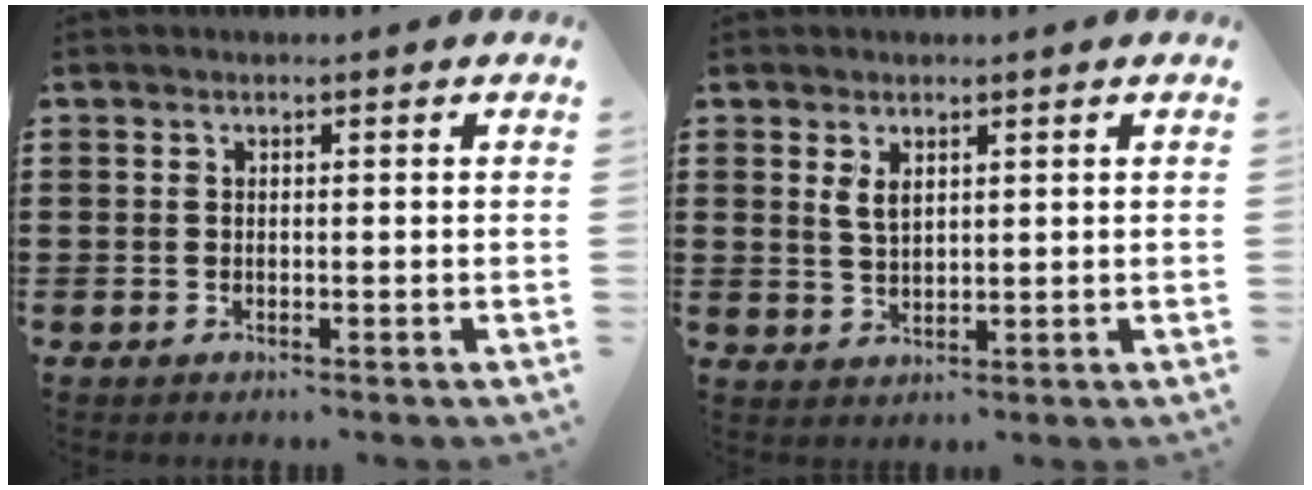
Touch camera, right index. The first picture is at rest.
{"total": 2.5, "force": [1.3, 1.3, 1.7], "torque": [-0.038, 0.003, 0.025]}